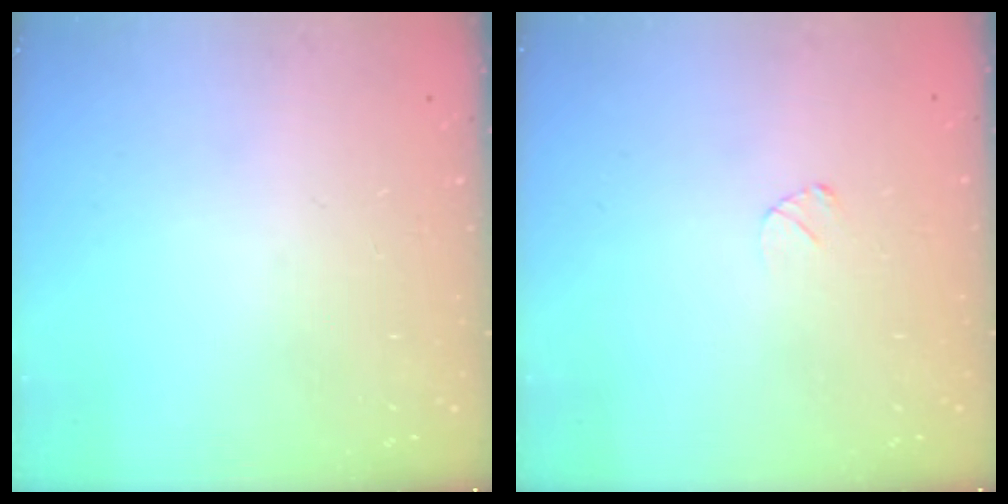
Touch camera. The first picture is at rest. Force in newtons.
{"total": 2.6, "press": 2.6, "slide": 0.3}